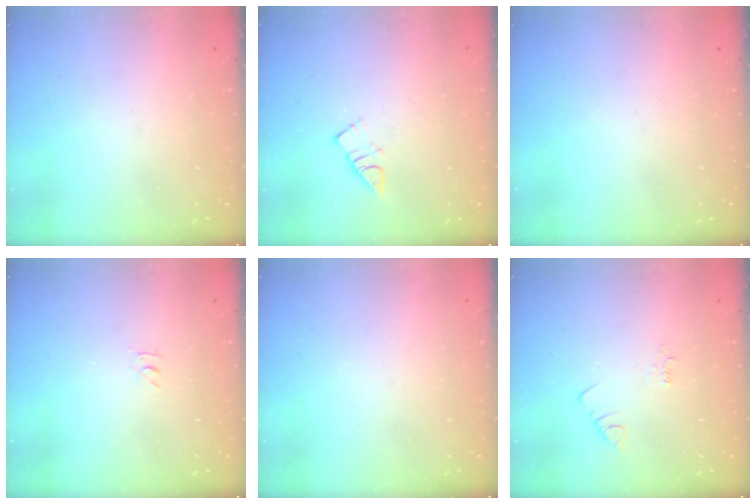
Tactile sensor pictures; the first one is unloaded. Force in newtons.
{"total": 3.9, "press": 3.9, "slide": 0.3}
{"total": 0.0}
{"total": 2.8, "press": 2.8, "slide": 0.4}
{"total": 0.0}
{"total": 1.9, "press": 1.9, "slide": 0.3}